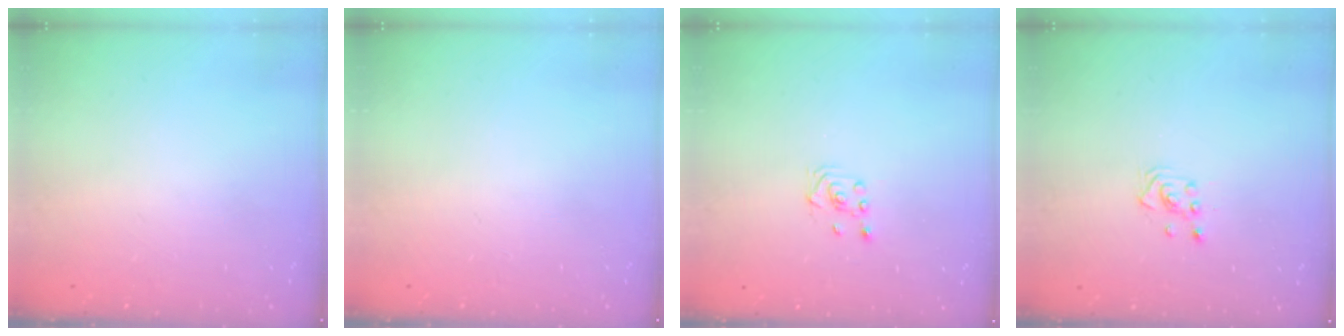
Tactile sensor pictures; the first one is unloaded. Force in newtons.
{"total": 0.0}
{"total": 1.6, "press": 1.4, "slide": 0.9}
{"total": 2.8, "press": 2.8, "slide": 0.3}